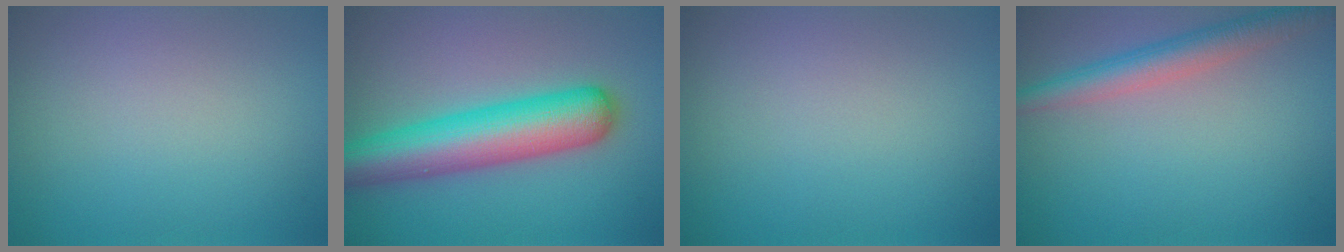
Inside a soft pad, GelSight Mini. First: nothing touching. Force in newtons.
{"total": 8.3, "press": 8.3, "slide": 0.3}
{"total": 0.0}
{"total": 3.9, "press": 3.9, "slide": 0.1}